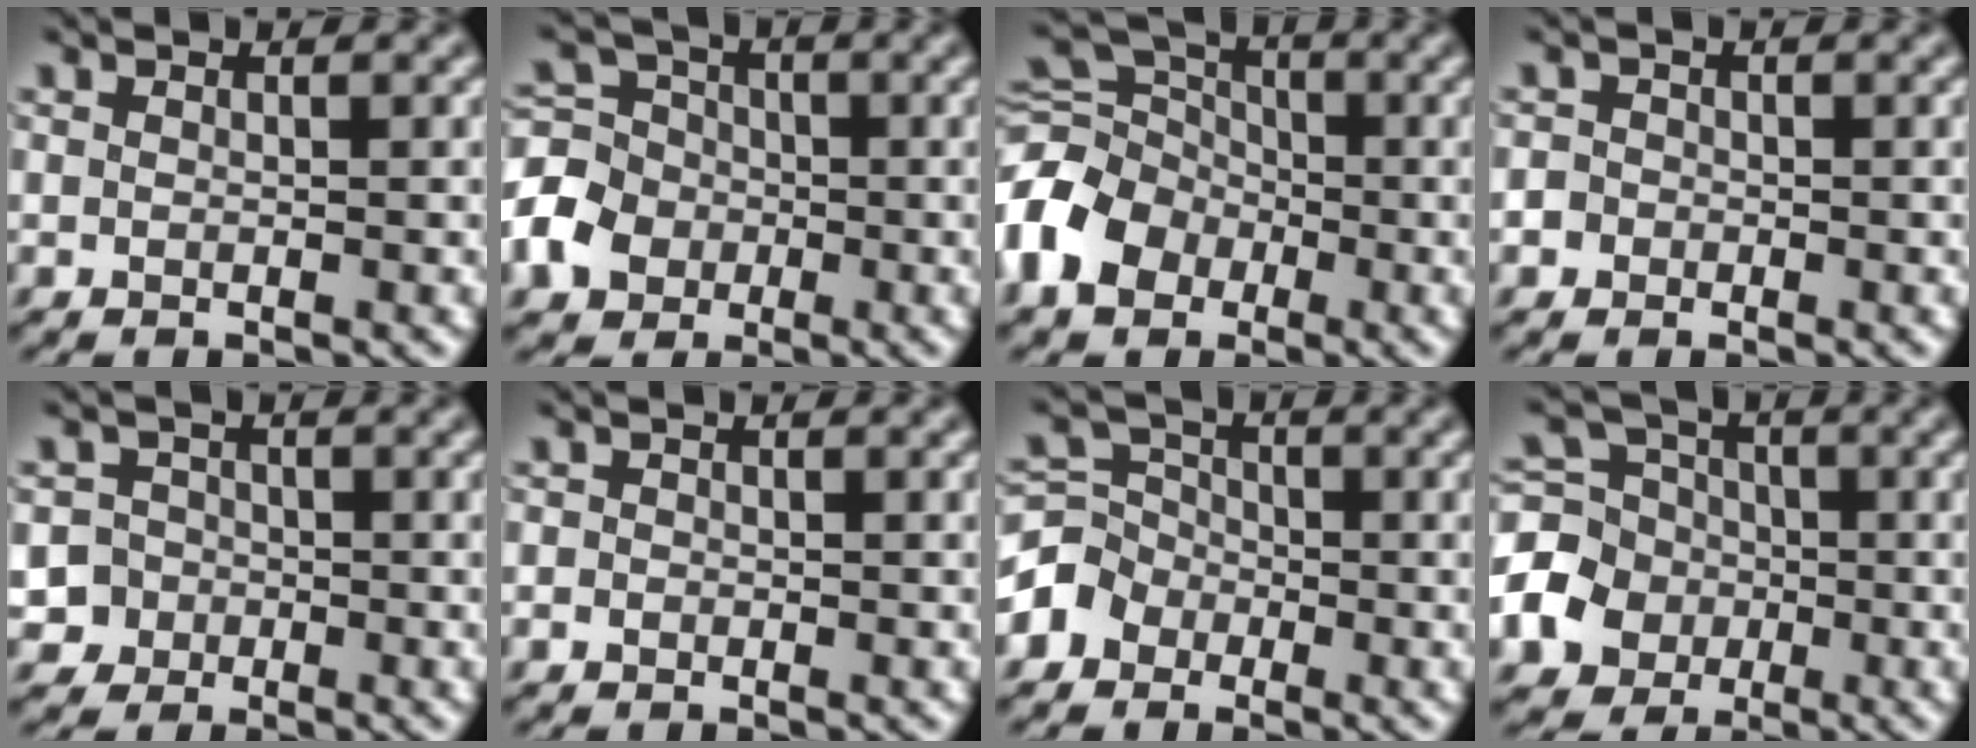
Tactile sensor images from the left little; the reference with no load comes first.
{"total": 6.7, "force": [-2.5, 5.6, 2.6], "torque": [-0.056, 0.001, -0.072]}
{"total": 8.0, "force": [-3.1, 6.0, 4.3], "torque": [-0.106, 0.010, -0.084]}
{"total": 2.8, "force": [-1.2, 2.5, 0.6], "torque": [0.003, 0.009, -0.040]}
{"total": 5.4, "force": [-2.6, 4.7, 0.6], "torque": [0.001, -0.001, -0.068]}
{"total": 0.7, "force": [-0.3, 0.6, 0.1], "torque": [0.004, -0.003, -0.010]}
{"total": 4.2, "force": [-2.0, 3.5, 0.7], "torque": [0.005, 0.013, -0.058]}
{"total": 8.8, "force": [-2.5, 7.8, 3.2], "torque": [-0.078, -0.002, -0.073]}